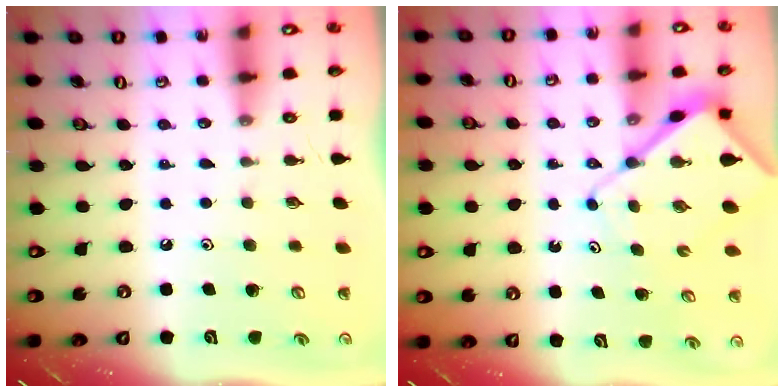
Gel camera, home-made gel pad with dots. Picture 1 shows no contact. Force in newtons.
{"total": 9.1, "press": 9.0, "slide": 1.1}